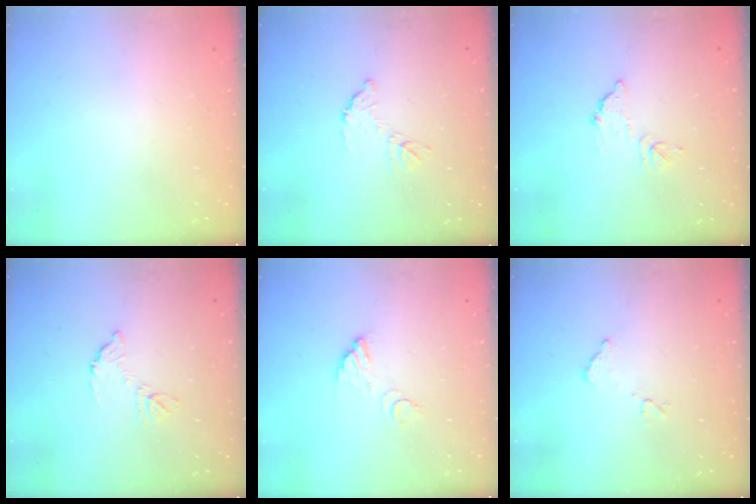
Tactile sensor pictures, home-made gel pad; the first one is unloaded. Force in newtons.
{"total": 7.7, "press": 7.7, "slide": 0.4}
{"total": 8.5, "press": 8.5, "slide": 0.5}
{"total": 7.7, "press": 7.7, "slide": 0.4}
{"total": 4.1, "press": 4.1, "slide": 0.2}
{"total": 8.4, "press": 8.4, "slide": 0.4}